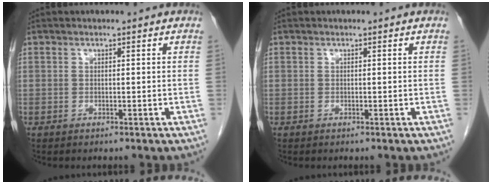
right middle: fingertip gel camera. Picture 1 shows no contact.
{"total": 0.0}